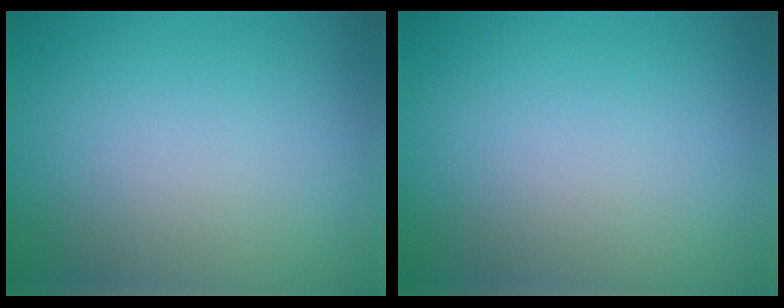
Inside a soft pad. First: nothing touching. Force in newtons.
{"total": 0.0}